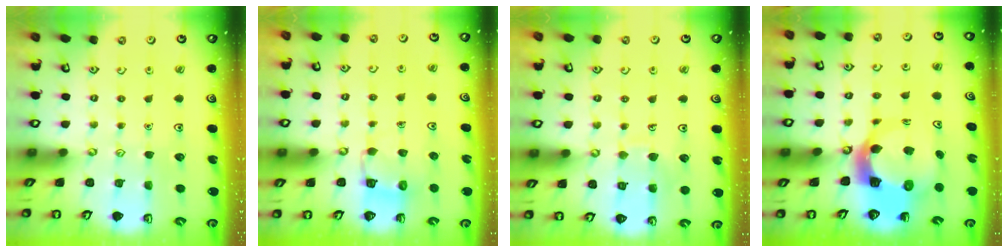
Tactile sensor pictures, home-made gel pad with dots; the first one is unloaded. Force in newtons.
{"total": 4.3, "press": 4.3, "slide": 0.3}
{"total": 7.8, "press": 7.8, "slide": 0.4}
{"total": 6.9, "press": 6.8, "slide": 0.7}